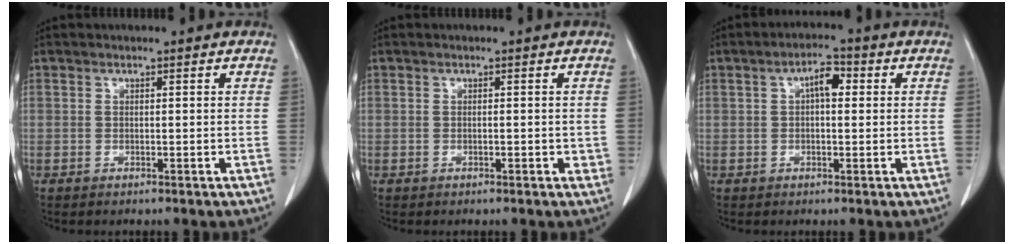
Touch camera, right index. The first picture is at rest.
{"total": 1.0, "force": [-0.1, 0.4, 0.9], "torque": [-0.013, 0.001, -0.002]}
{"total": 4.0, "force": [0.9, 1.6, 3.5], "torque": [-0.059, 0.015, 0.011]}